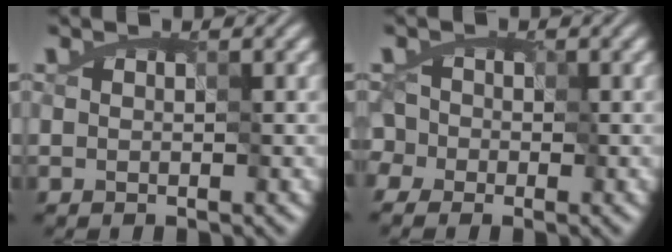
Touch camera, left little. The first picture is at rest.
{"total": 4.1, "force": [0.0, 3.5, 2.1], "torque": [-0.024, 0.023, -0.024]}